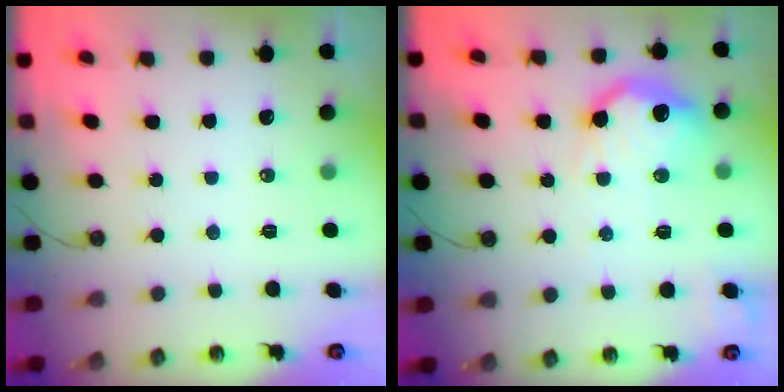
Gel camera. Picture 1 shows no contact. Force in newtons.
{"total": 15.2, "press": 15.2, "slide": 1.0}